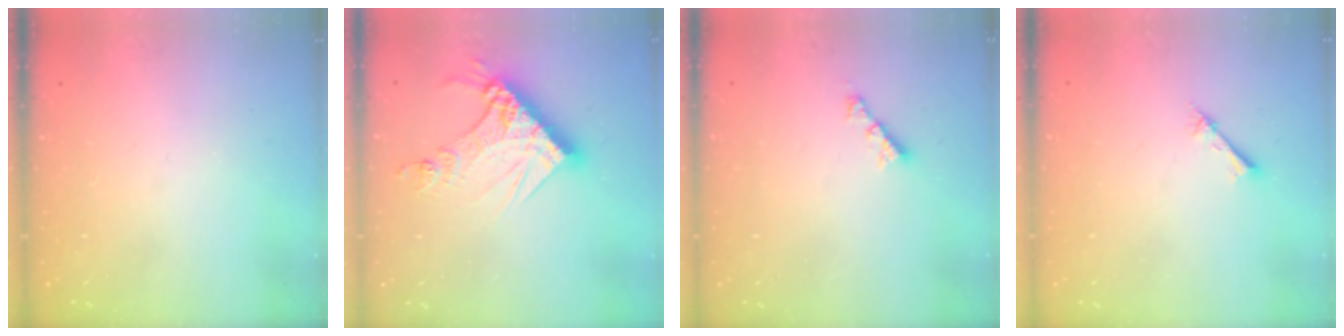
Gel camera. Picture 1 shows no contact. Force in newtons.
{"total": 14.5, "press": 14.4, "slide": 1.8}
{"total": 2.4, "press": 2.4, "slide": 0.3}
{"total": 2.3, "press": 2.3, "slide": 0.3}